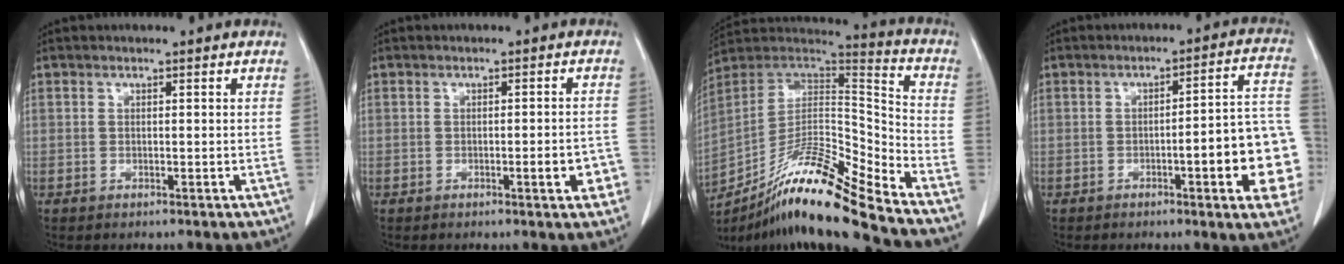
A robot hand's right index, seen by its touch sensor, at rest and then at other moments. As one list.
[{"total": 3.8, "force": [-1.6, 0.7, 3.4], "torque": [-0.037, 0.000, -0.020]}, {"total": 18.9, "force": [-14.8, -0.3, 11.8], "torque": [-0.224, -0.002, -0.272]}, {"total": 14.4, "force": [-3.8, 2.0, 13.7], "torque": [-0.117, 0.027, -0.044]}]